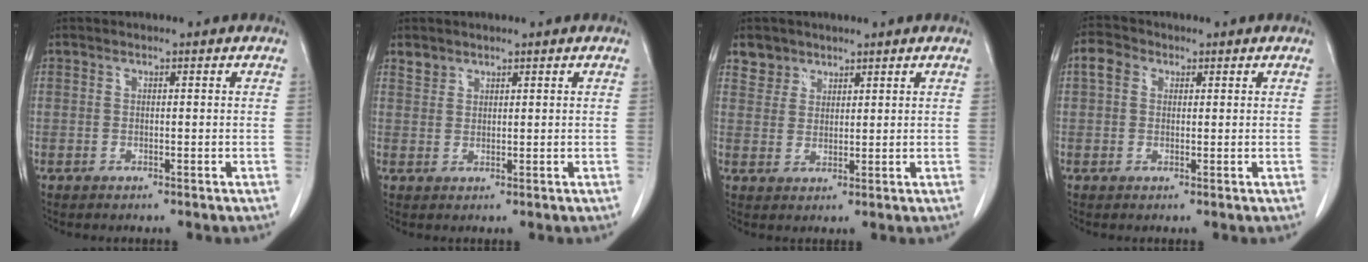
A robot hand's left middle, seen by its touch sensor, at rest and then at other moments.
{"total": 1.7, "force": [1.4, 0.9, 0.0], "torque": [0.005, 0.006, 0.025]}
{"total": 3.4, "force": [2.6, 2.3, -0.2], "torque": [0.013, 0.005, 0.045]}
{"total": 3.1, "force": [1.1, 2.4, 1.6], "torque": [-0.034, 0.018, 0.020]}